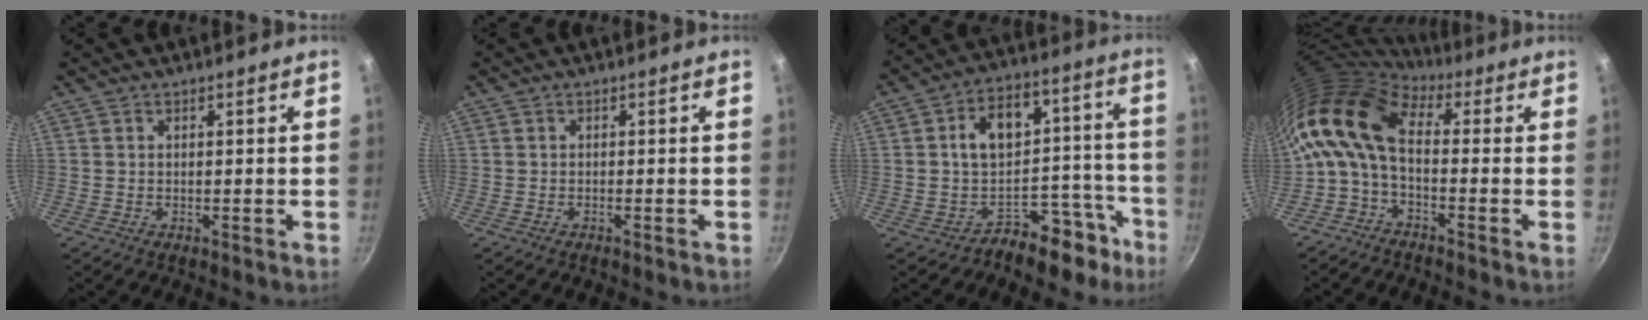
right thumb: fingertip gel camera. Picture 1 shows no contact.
{"total": 0.6, "force": [-0.4, 0.0, 0.4], "torque": [-0.016, 0.006, -0.008]}
{"total": 14.2, "force": [-6.8, 10.5, 6.6], "torque": [-0.003, 0.101, -0.097]}
{"total": 11.3, "force": [0.5, 6.3, 9.4], "torque": [-0.182, 0.024, -0.008]}